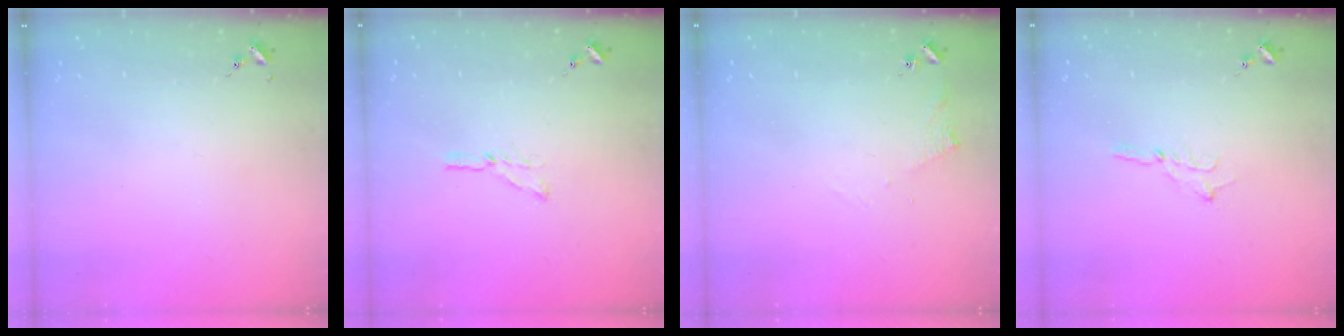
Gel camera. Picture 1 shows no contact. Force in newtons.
{"total": 3.7, "press": 3.7, "slide": 0.4}
{"total": 5.1, "press": 5.1, "slide": 0.5}
{"total": 2.9, "press": 2.9, "slide": 0.3}